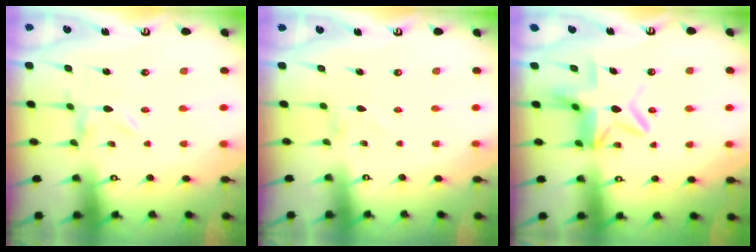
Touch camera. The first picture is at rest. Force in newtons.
{"total": 0.7, "press": 0.6, "slide": 0.1}
{"total": 10.1, "press": 10.0, "slide": 1.1}